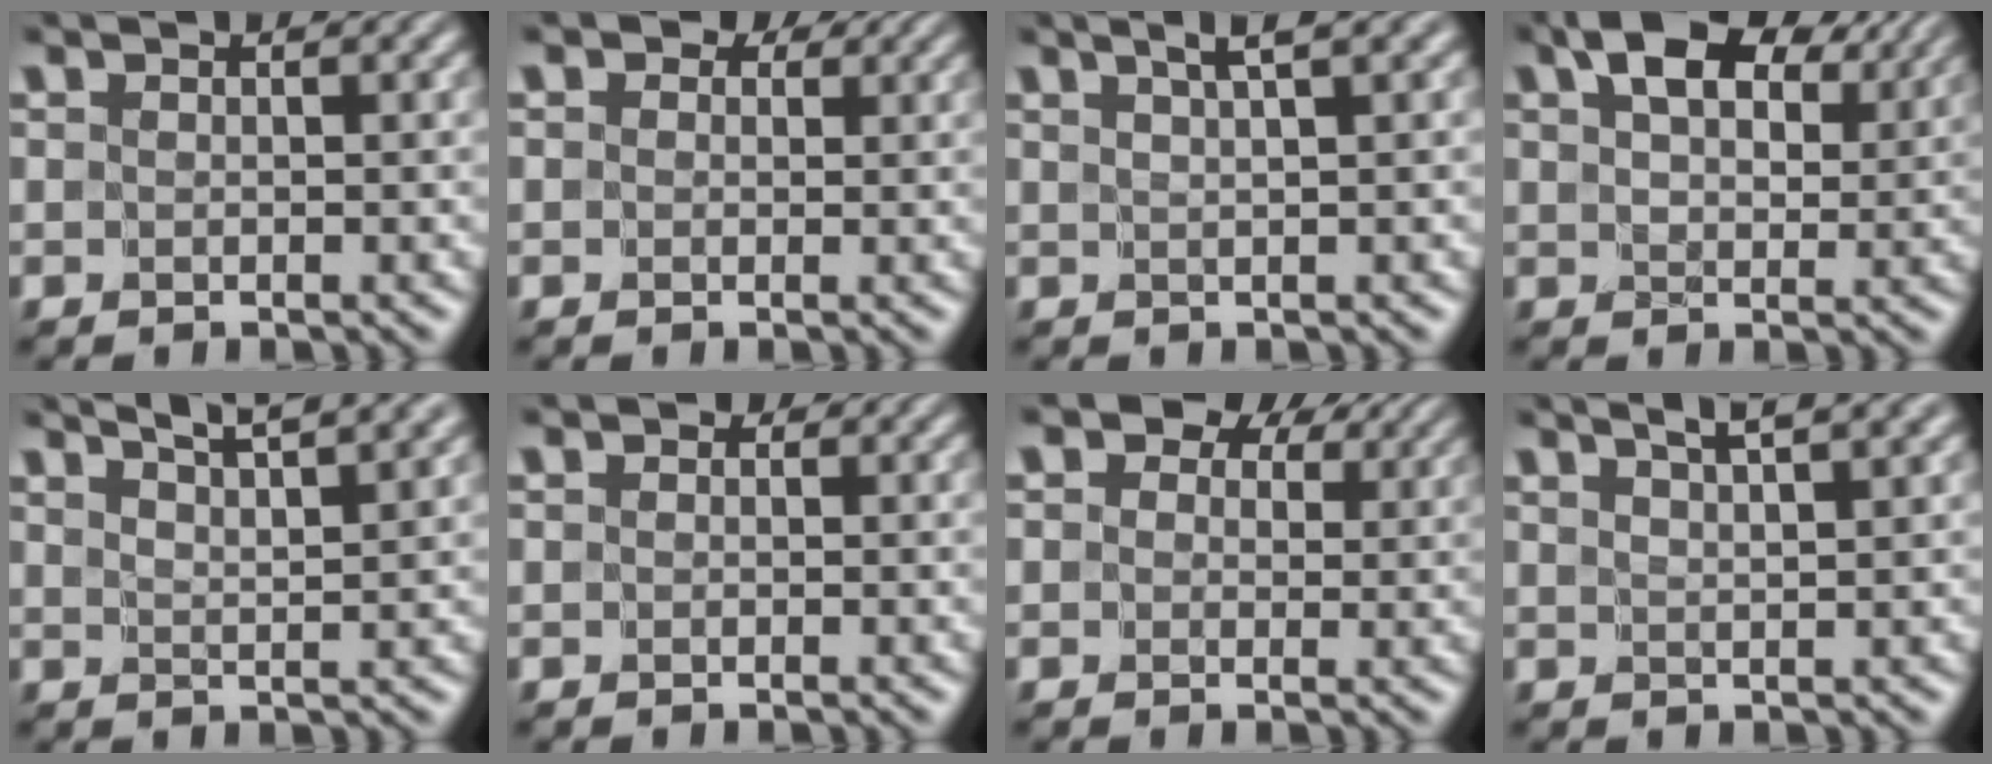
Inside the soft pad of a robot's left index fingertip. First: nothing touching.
{"total": 2.2, "force": [1.0, 1.5, 1.2], "torque": [-0.009, 0.004, 0.002]}
{"total": 2.2, "force": [1.5, -0.1, 1.6], "torque": [-0.014, 0.005, 0.020]}
{"total": 7.5, "force": [4.5, 3.7, 4.6], "torque": [-0.080, 0.011, 0.074]}
{"total": 6.2, "force": [5.1, 1.2, 3.3], "torque": [-0.018, 0.028, 0.043]}
{"total": 0.5, "force": [-0.2, 0.5, 0.2], "torque": [0.003, 0.000, -0.006]}
{"total": 5.8, "force": [3.4, 3.5, 3.2], "torque": [-0.048, 0.009, 0.029]}
{"total": 3.8, "force": [2.9, 0.5, 2.4], "torque": [-0.006, 0.016, 0.021]}